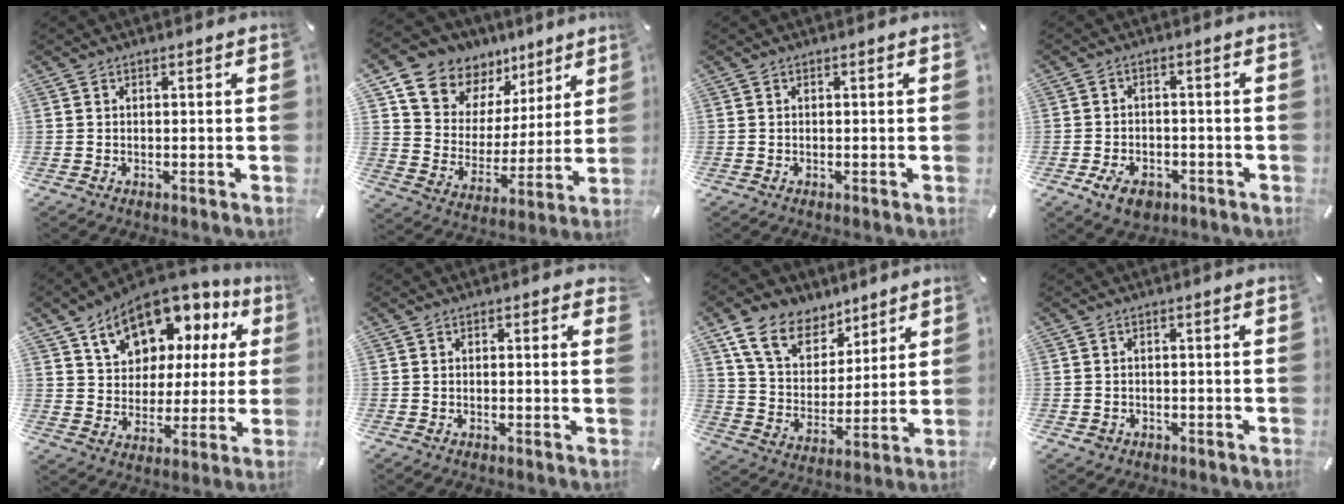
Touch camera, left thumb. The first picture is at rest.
{"total": 10.7, "force": [7.9, 7.3, 0.2], "torque": [-0.025, -0.078, 0.150]}
{"total": 0.0}
{"total": 5.4, "force": [-2.8, 3.7, 2.8], "torque": [-0.046, 0.012, -0.052]}
{"total": 13.7, "force": [8.5, 9.2, 5.7], "torque": [-0.102, -0.052, 0.155]}
{"total": 0.8, "force": [0.3, 0.5, 0.6], "torque": [0.005, -0.003, 0.002]}
{"total": 13.4, "force": [8.5, 9.0, 5.2], "torque": [-0.109, -0.040, 0.166]}
{"total": 1.4, "force": [-0.6, 1.3, 0.3], "torque": [-0.006, 0.004, -0.014]}